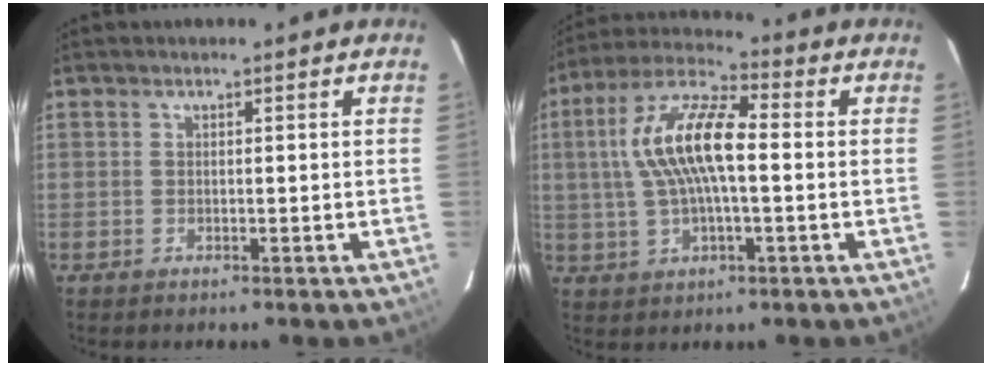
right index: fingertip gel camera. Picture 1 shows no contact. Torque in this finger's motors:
{"motor_torque": [1.48, 0.66, 0.63, 0.21]}